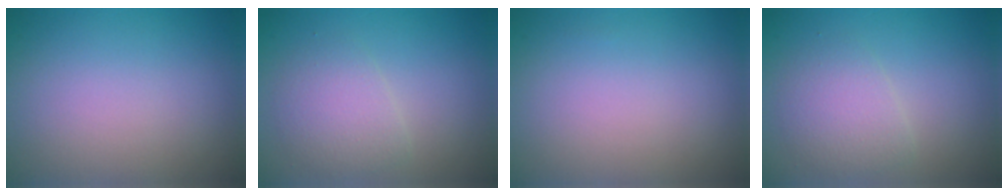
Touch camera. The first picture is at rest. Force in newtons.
{"total": 2.8, "press": 2.8, "slide": 0.1}
{"total": 0.0}
{"total": 2.8, "press": 2.8, "slide": 0.1}